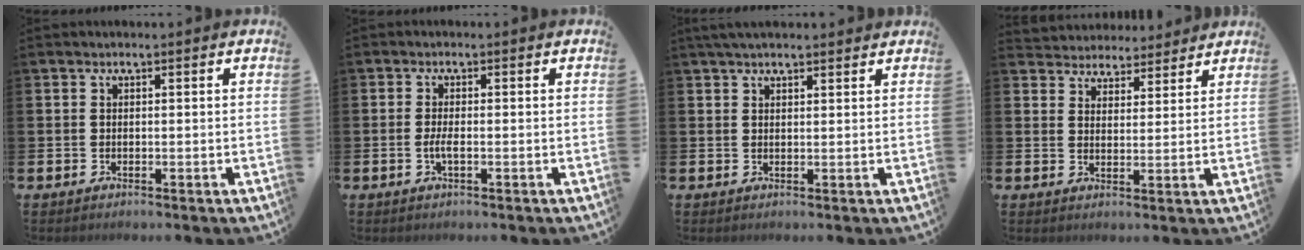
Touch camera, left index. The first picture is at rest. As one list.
[{"total": 1.8, "force": [-0.4, 0.4, 1.7], "torque": [-0.032, 0.001, -0.008]}, {"total": 2.6, "force": [2.3, 0.6, 1.0], "torque": [-0.022, -0.002, 0.042]}, {"total": 4.2, "force": [4.0, 1.3, -0.6], "torque": [-0.005, -0.025, 0.070]}]